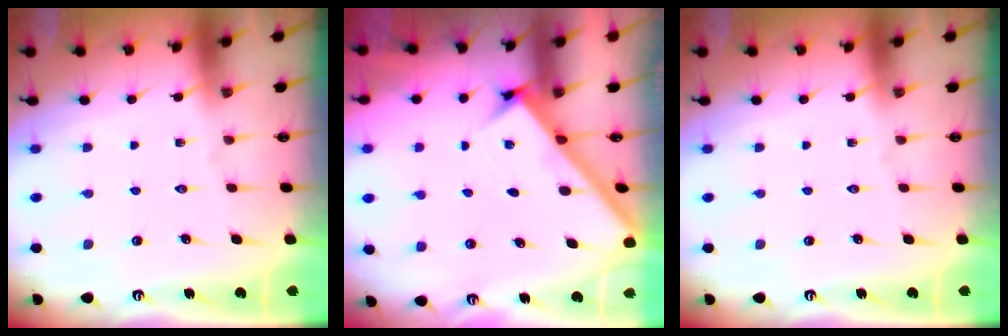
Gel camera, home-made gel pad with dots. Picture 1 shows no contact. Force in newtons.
{"total": 2.7, "press": 2.7, "slide": 0.4}
{"total": 0.0}